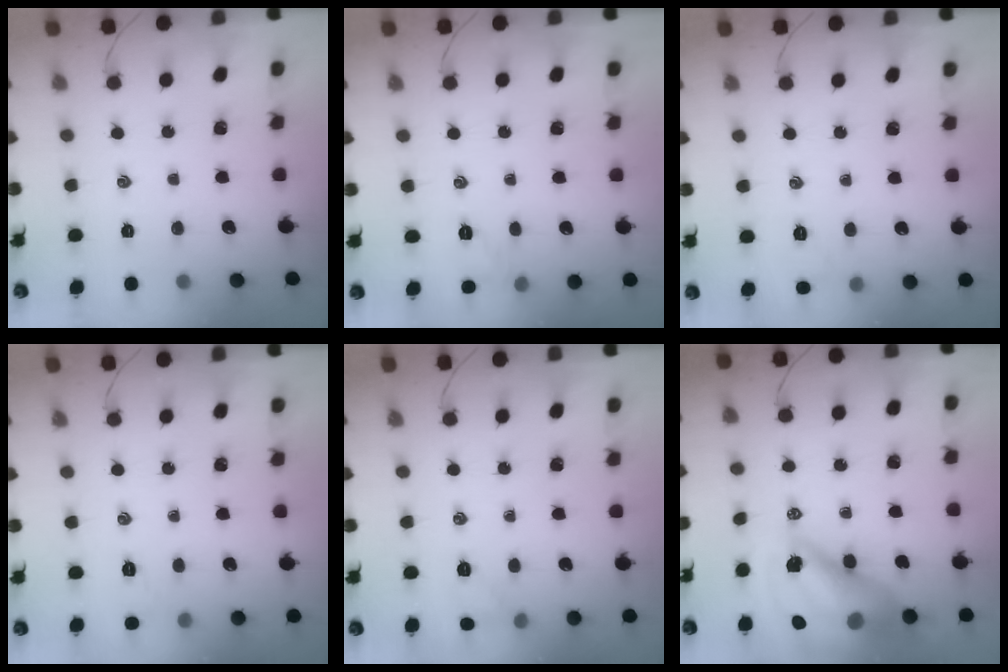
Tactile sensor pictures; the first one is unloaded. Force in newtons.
{"total": 5.9, "press": 5.6, "slide": 1.6}
{"total": 5.6, "press": 5.4, "slide": 1.6}
{"total": 4.5, "press": 4.4, "slide": 1.2}
{"total": 5.6, "press": 5.3, "slide": 1.7}
{"total": 20.8, "press": 20.1, "slide": 5.3}